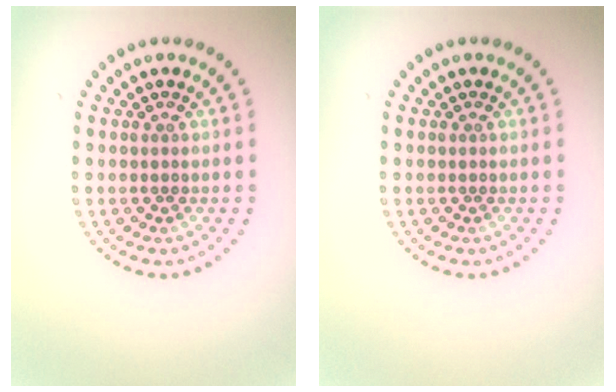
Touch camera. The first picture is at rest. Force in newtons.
{"total": 0.0}